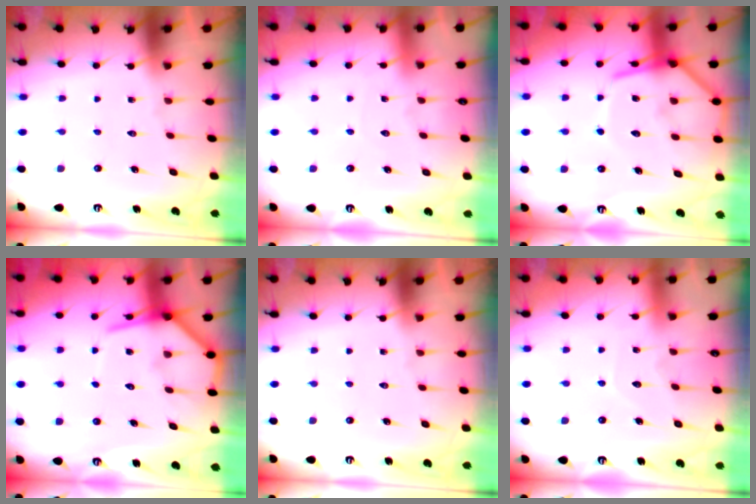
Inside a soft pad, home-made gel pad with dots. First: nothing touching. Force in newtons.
{"total": 2.4, "press": 2.4, "slide": 0.2}
{"total": 11.8, "press": 11.7, "slide": 1.3}
{"total": 7.6, "press": 7.5, "slide": 0.9}
{"total": 0.0}
{"total": 5.9, "press": 5.9, "slide": 0.5}